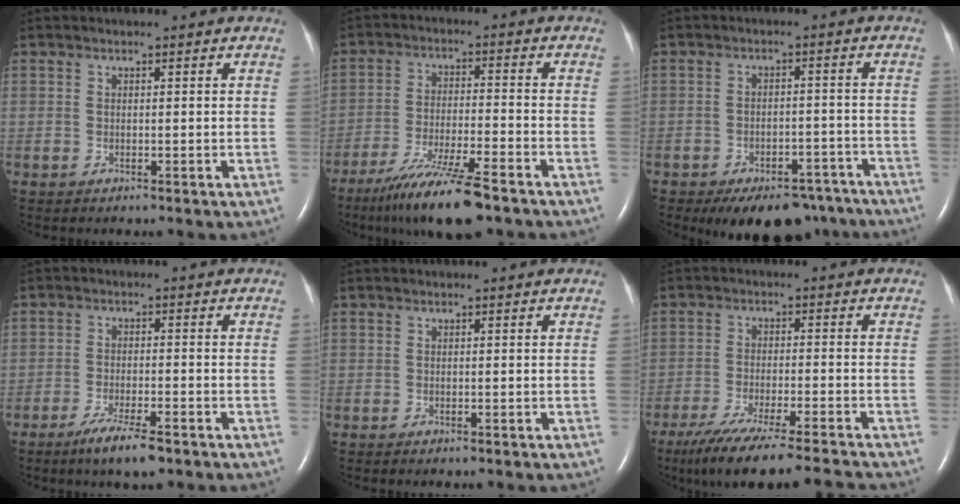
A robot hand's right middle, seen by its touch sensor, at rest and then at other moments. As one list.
[{"total": 11.6, "force": [-8.5, 0.5, 7.8], "torque": [-0.143, -0.035, -0.146]}, {"total": 14.2, "force": [-11.0, 7.1, 5.6], "torque": [-0.080, 0.013, -0.136]}, {"total": 5.6, "force": [-3.8, 0.8, 4.1], "torque": [-0.085, -0.012, -0.065]}, {"total": 0.0}, {"total": 15.0, "force": [-13.1, 0.1, 7.4], "torque": [-0.123, -0.038, -0.207]}]